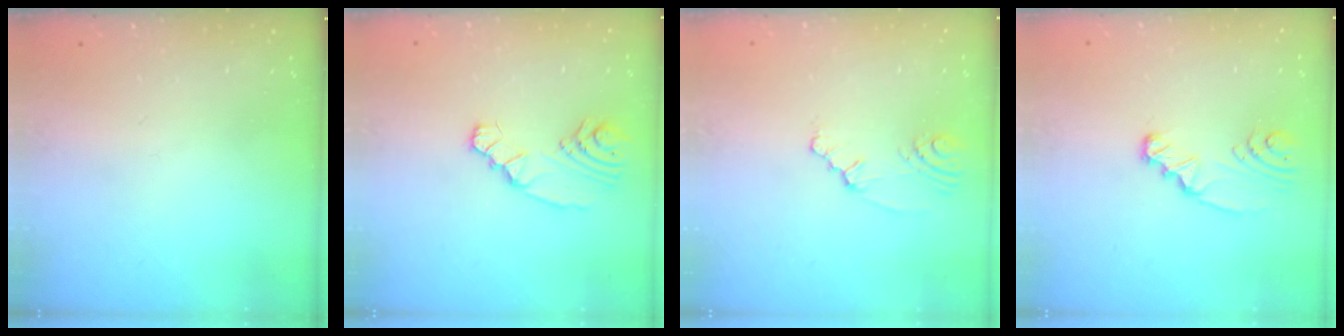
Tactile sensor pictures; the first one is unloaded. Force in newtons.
{"total": 6.7, "press": 6.7, "slide": 0.7}
{"total": 2.3, "press": 2.0, "slide": 1.2}
{"total": 3.0, "press": 3.0, "slide": 0.4}